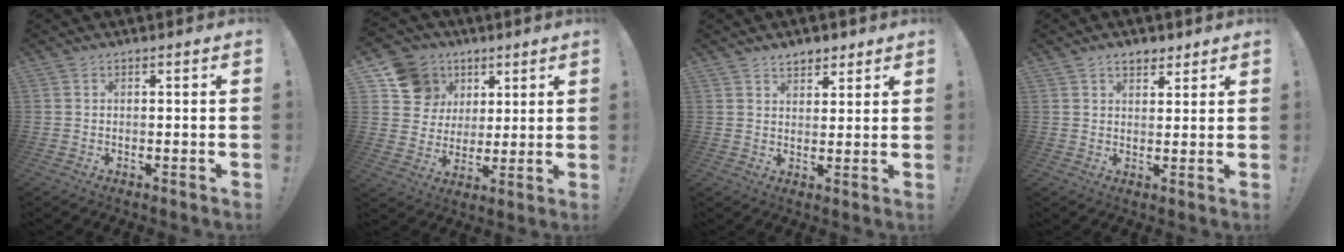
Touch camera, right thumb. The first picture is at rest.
{"total": 13.9, "force": [6.0, 11.8, 4.1], "torque": [-0.058, -0.027, 0.131]}
{"total": 4.2, "force": [3.3, 2.4, 1.1], "torque": [-0.003, -0.018, 0.059]}
{"total": 3.9, "force": [2.8, 2.2, 1.7], "torque": [-0.020, -0.009, 0.049]}